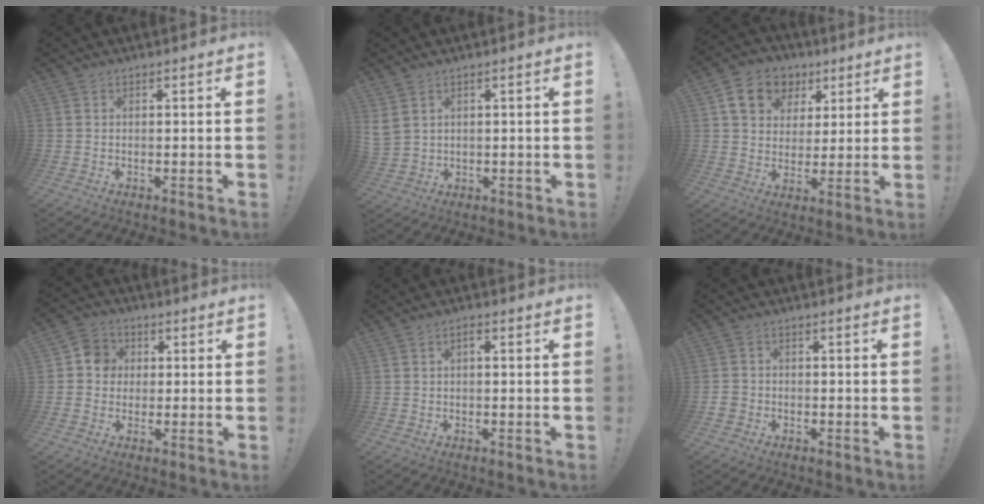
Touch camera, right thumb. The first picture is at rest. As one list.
[{"total": 4.4, "force": [2.4, 3.1, 1.9], "torque": [-0.040, -0.008, 0.047]}, {"total": 13.1, "force": [6.0, 10.3, 5.4], "torque": [-0.079, -0.021, 0.119]}, {"total": 6.5, "force": [0.4, 6.1, 2.1], "torque": [-0.035, 0.012, 0.009]}, {"total": 1.3, "force": [-0.1, 0.6, 1.1], "torque": [-0.022, 0.005, -0.003]}, {"total": 2.8, "force": [-1.4, 2.3, 0.8], "torque": [-0.016, 0.007, -0.028]}]